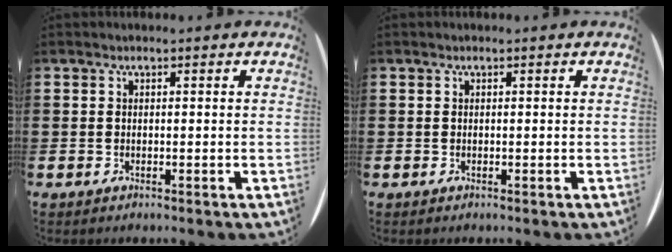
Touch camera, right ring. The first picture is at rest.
{"total": 0.0}